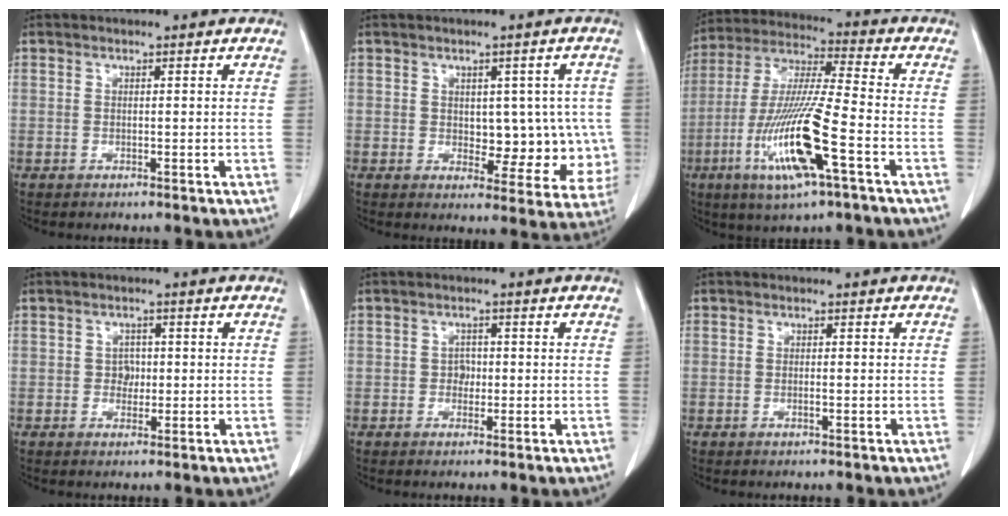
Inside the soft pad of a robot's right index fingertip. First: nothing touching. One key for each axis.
{"total": 8.4, "fx": 0.3, "fy": 5.1, "fz": 6.7, "tx": -0.054, "ty": 0.011, "tz": 0.015}
{"total": 16.0, "fx": -6.0, "fy": 0.7, "fz": 14.8, "tx": -0.305, "ty": -0.020, "tz": -0.113}
{"total": 1.9, "fx": -0.1, "fy": 1.6, "fz": 1.0, "tx": -0.013, "ty": 0.004, "tz": -0.001}
{"total": 1.6, "fx": -0.2, "fy": 1.3, "fz": 0.9, "tx": -0.011, "ty": 0.005, "tz": -0.004}
{"total": 0.6, "fx": -0.2, "fy": 0.1, "fz": 0.6, "tx": -0.013, "ty": -0.001, "tz": -0.003}